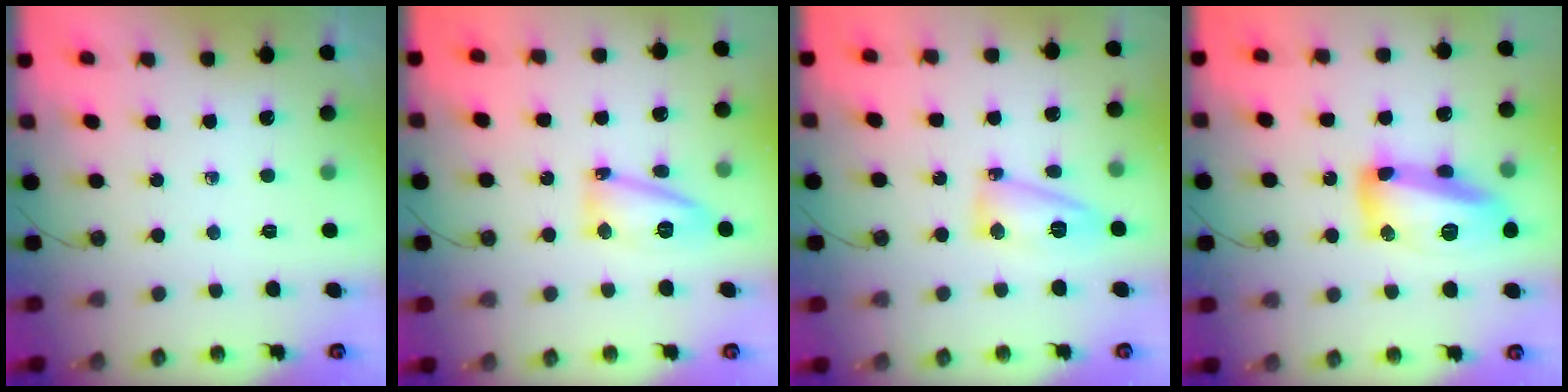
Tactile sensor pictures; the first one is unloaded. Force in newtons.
{"total": 12.0, "press": 12.0, "slide": 0.9}
{"total": 8.4, "press": 8.2, "slide": 1.6}
{"total": 16.4, "press": 16.3, "slide": 1.1}